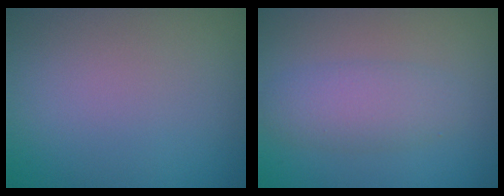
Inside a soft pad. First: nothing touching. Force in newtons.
{"total": 3.2, "press": 3.2, "slide": 0.1}